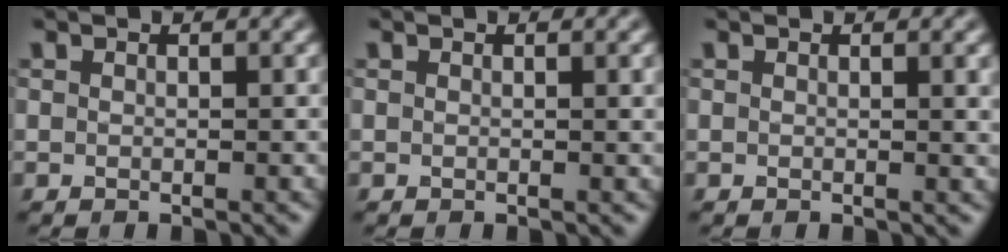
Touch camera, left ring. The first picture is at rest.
{"total": 1.1, "force": [0.2, 0.2, 1.0], "torque": [-0.009, 0.002, 0.001]}
{"total": 1.4, "force": [0.3, 0.4, 1.3], "torque": [-0.011, 0.001, 0.002]}